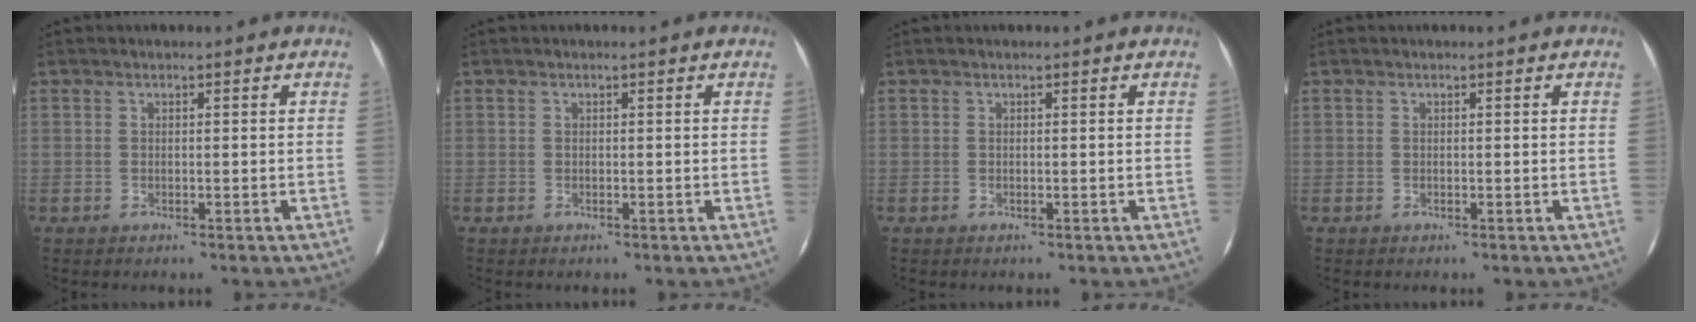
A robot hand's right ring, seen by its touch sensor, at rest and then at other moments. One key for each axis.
{"total": 0.0}
{"total": 0.0}
{"total": 0.0}